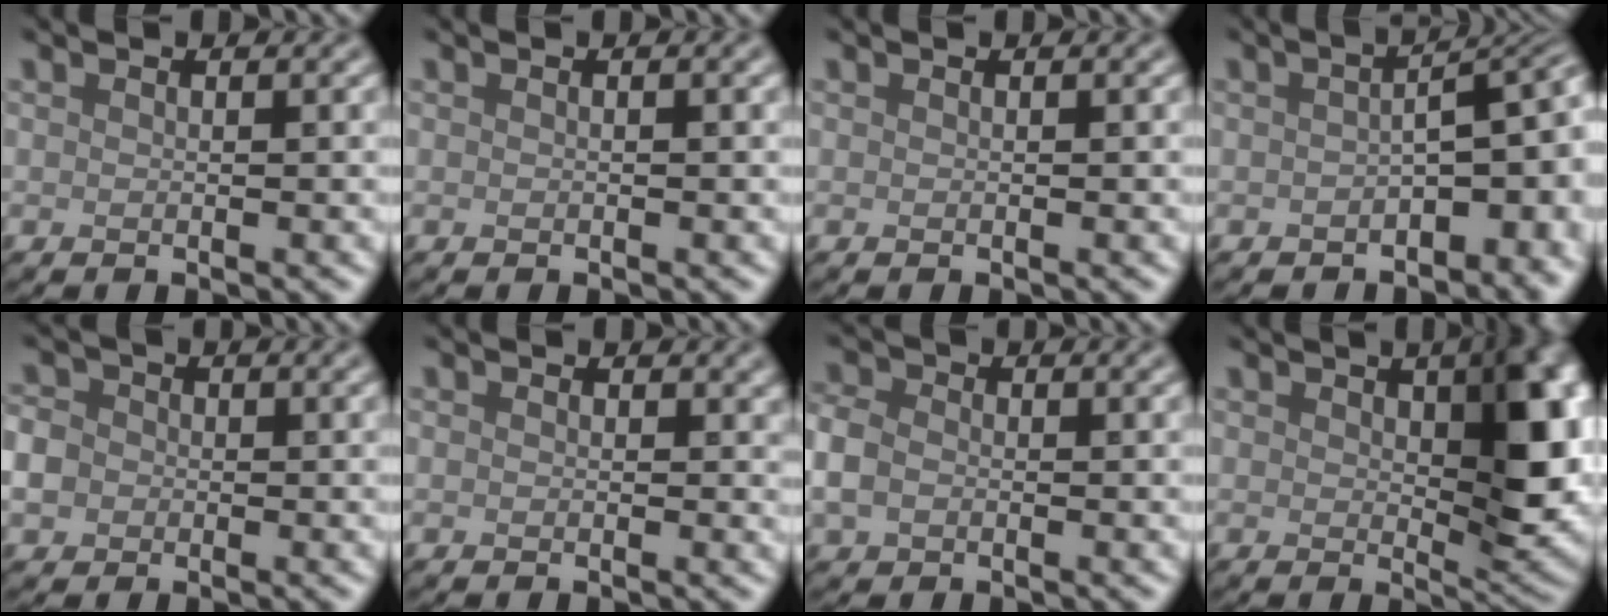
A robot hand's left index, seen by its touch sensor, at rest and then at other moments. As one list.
[{"total": 0.6, "force": [0.1, 0.0, 0.6], "torque": [-0.011, 0.000, -0.002]}, {"total": 0.0}, {"total": 4.7, "force": [-0.9, 1.8, 4.2], "torque": [-0.048, 0.002, -0.017]}, {"total": 3.4, "force": [-0.6, 3.0, 1.4], "torque": [-0.026, 0.006, -0.023]}, {"total": 1.1, "force": [0.3, 0.8, 0.8], "torque": [-0.008, 0.000, 0.004]}, {"total": 2.8, "force": [-0.4, 2.2, 1.5], "torque": [-0.039, 0.003, -0.018]}, {"total": 9.0, "force": [1.6, 3.9, 7.9], "torque": [-0.103, 0.001, 0.031]}]